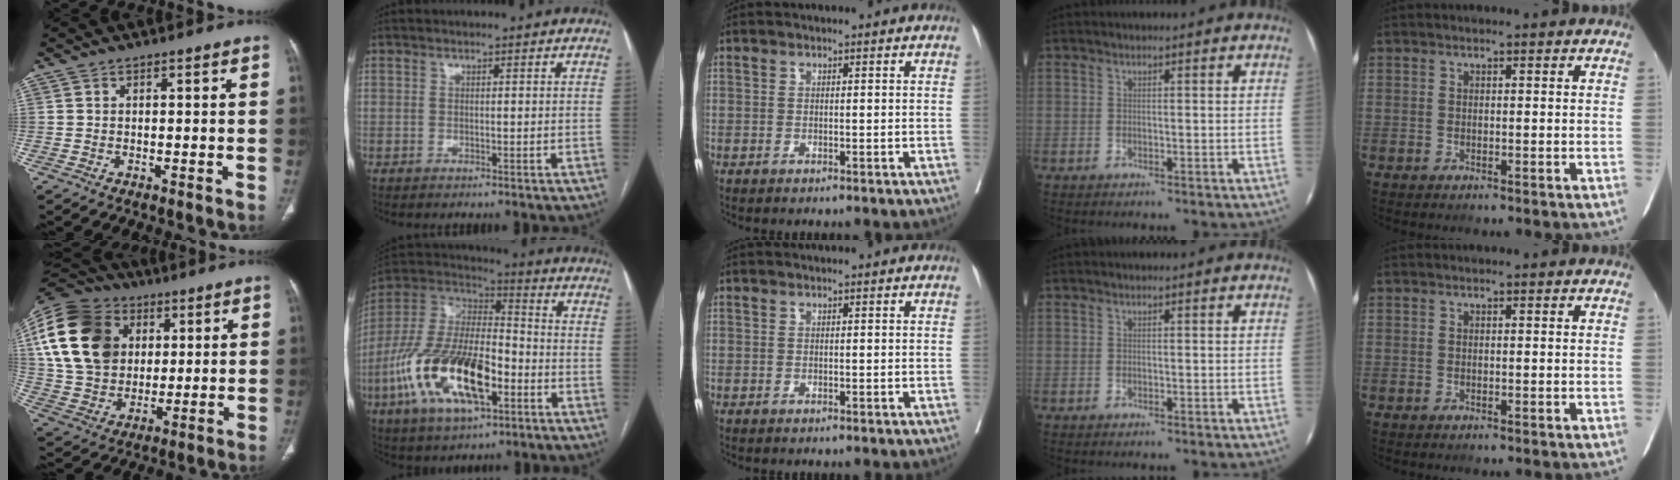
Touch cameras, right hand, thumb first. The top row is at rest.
{"thumb": {"total": 24.5, "force": [6.4, 18.7, 14.5], "torque": [-0.292, 0.021, 0.121]}, "index": {"total": 20.0, "force": [-7.2, 7.7, 17.0], "torque": [-0.356, 0.000, -0.122]}}